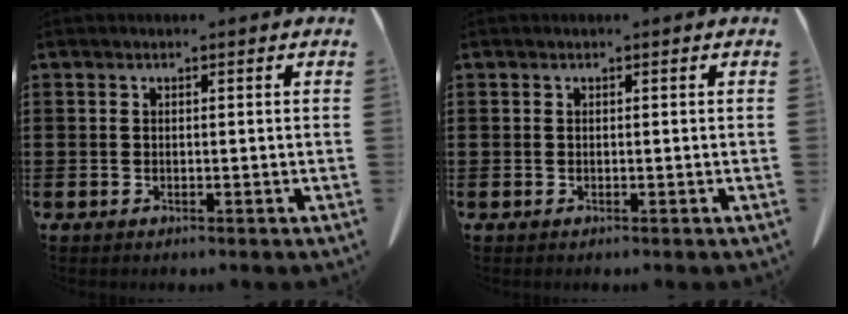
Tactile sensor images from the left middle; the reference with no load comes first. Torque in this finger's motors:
{"motor_torque": [0.00, 0.00, 0.00, 0.00]}